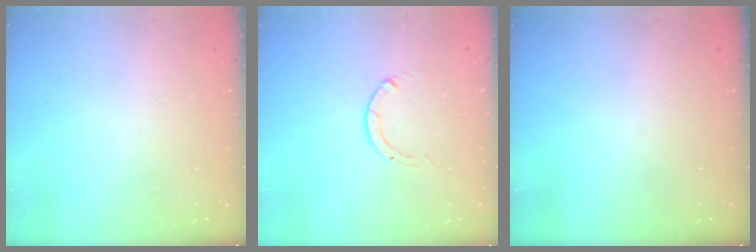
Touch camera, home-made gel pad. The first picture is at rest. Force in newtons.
{"total": 0.0}
{"total": 0.0}